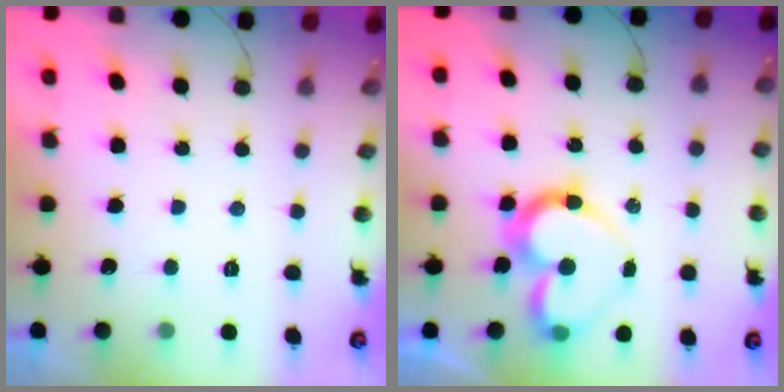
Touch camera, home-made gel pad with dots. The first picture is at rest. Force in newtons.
{"total": 13.0, "press": 12.9, "slide": 1.1}